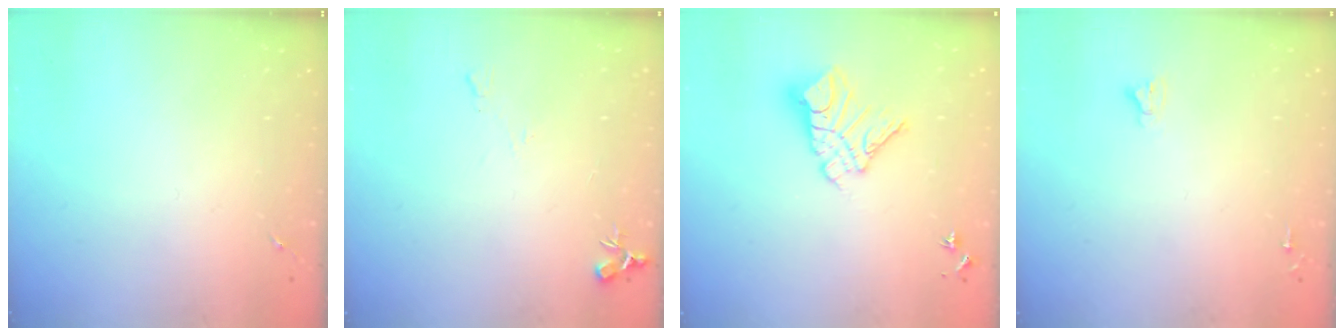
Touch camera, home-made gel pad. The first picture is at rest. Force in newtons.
{"total": 6.9, "press": 6.9, "slide": 0.7}
{"total": 11.7, "press": 11.7, "slide": 1.2}
{"total": 2.7, "press": 2.7, "slide": 0.2}